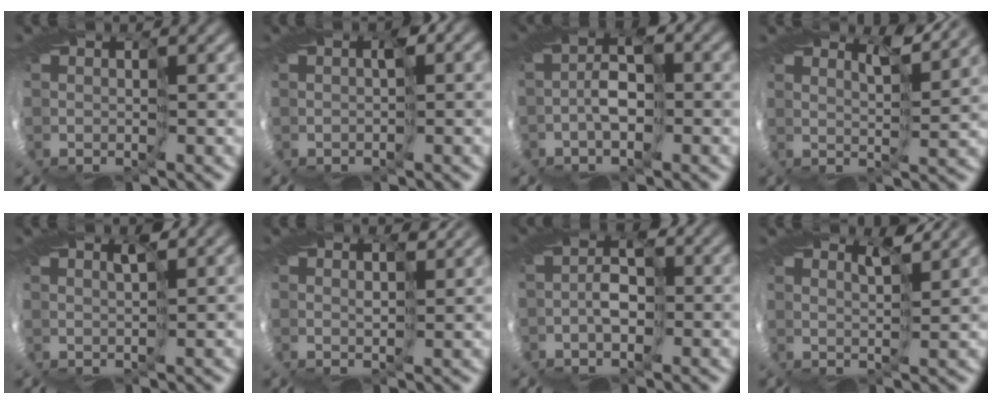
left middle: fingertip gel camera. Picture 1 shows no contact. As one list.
[{"total": 2.9, "force": [0.2, 1.6, 2.4], "torque": [-0.032, 0.006, 0.007]}, {"total": 3.5, "force": [-1.2, 1.8, 2.7], "torque": [-0.068, 0.005, -0.026]}, {"total": 2.8, "force": [2.7, 0.0, 0.7], "torque": [-0.012, 0.011, 0.025]}, {"total": 1.3, "force": [1.1, 0.0, 0.7], "torque": [-0.008, 0.009, 0.006]}, {"total": 2.4, "force": [2.0, 0.9, 1.0], "torque": [-0.024, 0.008, 0.018]}, {"total": 2.8, "force": [-1.1, 1.8, 1.9], "torque": [-0.042, 0.002, -0.024]}, {"total": 2.2, "force": [2.2, 0.0, 0.3], "torque": [-0.007, 0.007, 0.018]}]